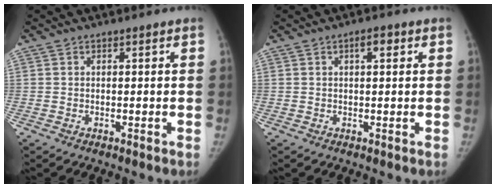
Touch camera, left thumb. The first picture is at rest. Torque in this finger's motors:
{"motor_torque": [0.01, -0.14, 0.81, 0.06, 0.16]}